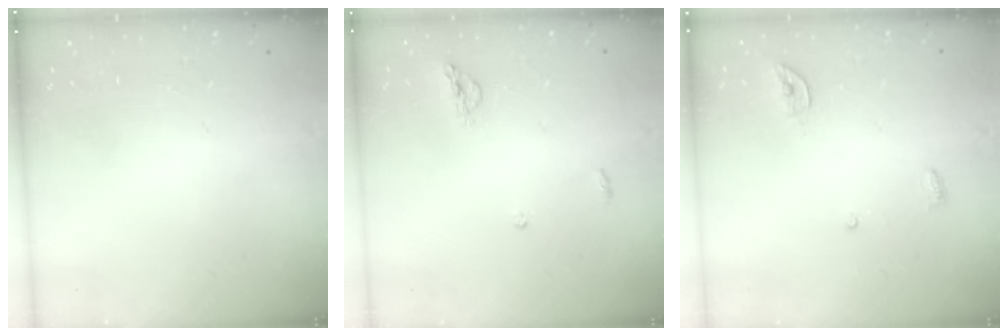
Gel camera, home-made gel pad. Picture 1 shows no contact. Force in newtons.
{"total": 5.4, "press": 5.4, "slide": 0.5}
{"total": 3.8, "press": 3.7, "slide": 0.3}